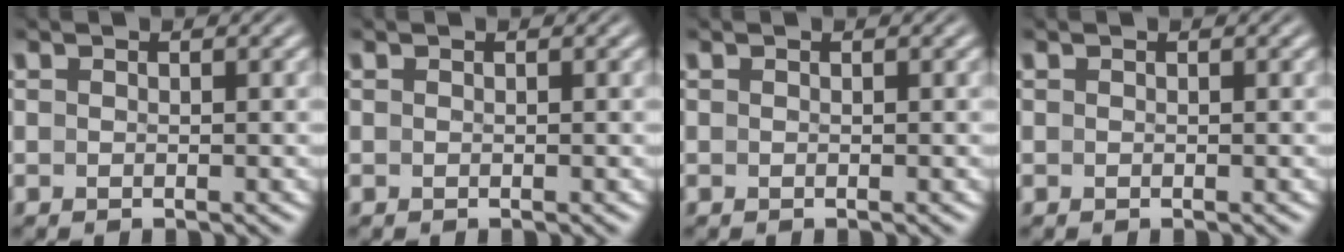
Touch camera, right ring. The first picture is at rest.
{"total": 0.0}
{"total": 0.0}
{"total": 0.0}